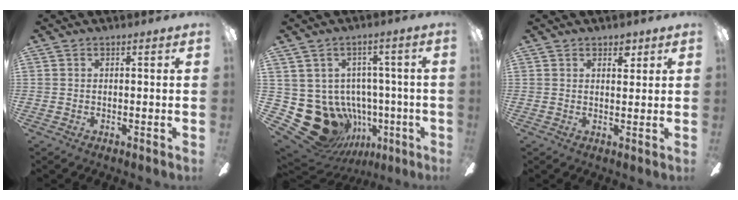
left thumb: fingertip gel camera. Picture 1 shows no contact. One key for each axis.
{"total": 17.7, "fx": -6.6, "fy": 14.0, "fz": 8.6, "tx": -0.182, "ty": 0.027, "tz": -0.075}
{"total": 3.3, "fx": 2.4, "fy": 1.6, "fz": 1.5, "tx": -0.002, "ty": -0.013, "tz": 0.037}